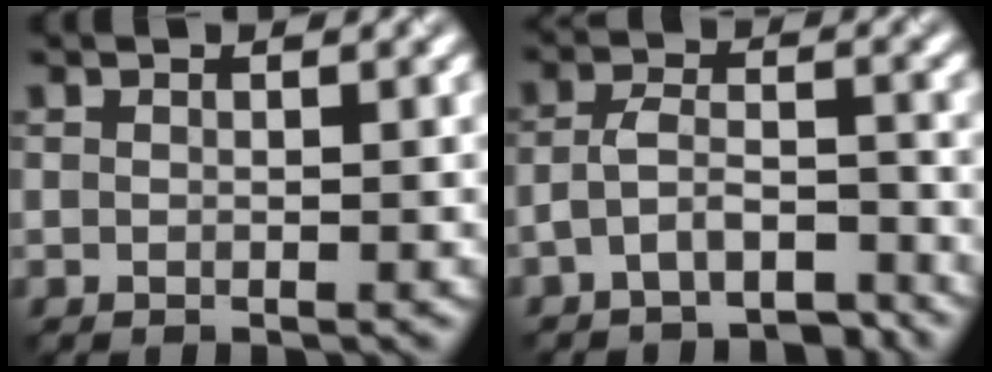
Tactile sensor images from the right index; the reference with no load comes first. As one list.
[{"total": 4.0, "force": [-3.6, 0.9, 1.7], "torque": [-0.035, 0.009, -0.054]}]